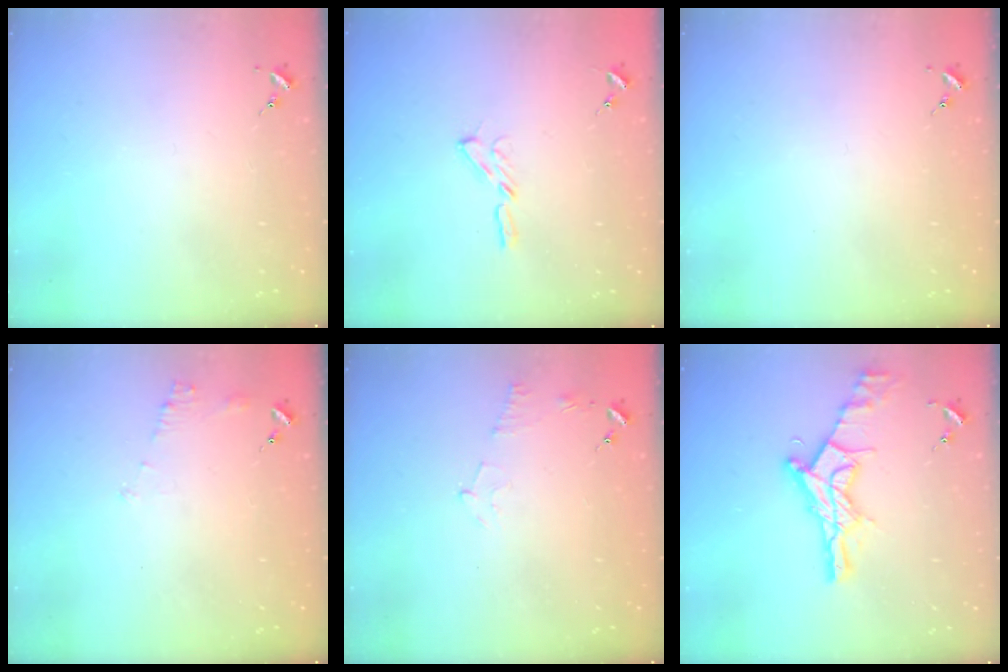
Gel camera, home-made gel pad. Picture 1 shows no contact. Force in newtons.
{"total": 3.2, "press": 3.2, "slide": 0.3}
{"total": 0.0}
{"total": 6.8, "press": 6.8, "slide": 0.6}
{"total": 4.7, "press": 4.5, "slide": 1.4}
{"total": 17.3, "press": 17.2, "slide": 1.4}